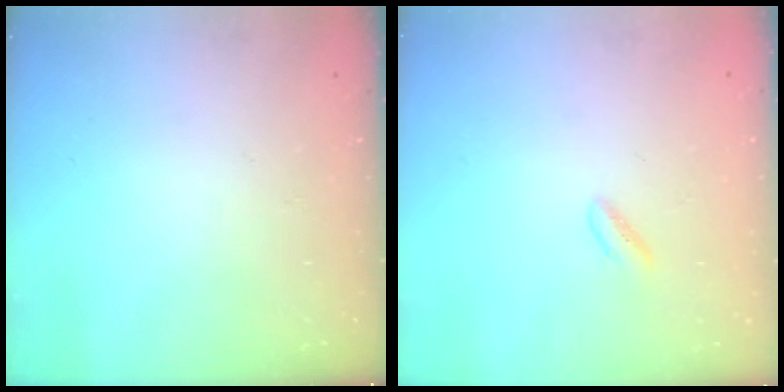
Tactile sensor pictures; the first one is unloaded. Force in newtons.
{"total": 1.0, "press": 0.8, "slide": 0.6}